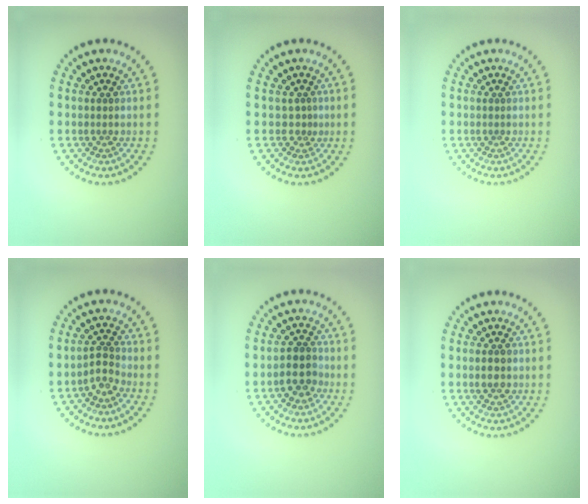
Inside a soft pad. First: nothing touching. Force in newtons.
{"total": 0.6, "press": 0.1, "slide": 0.6}
{"total": 0.0}
{"total": 1.7, "press": 1.3, "slide": 1.2}
{"total": 2.6, "press": 2.4, "slide": 0.9}
{"total": 1.6, "press": 1.6, "slide": 0.1}